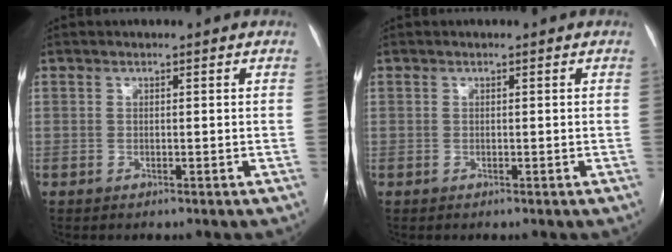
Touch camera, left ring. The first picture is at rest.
{"total": 0.0}